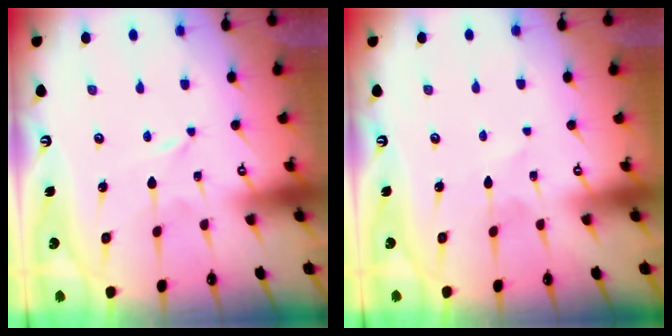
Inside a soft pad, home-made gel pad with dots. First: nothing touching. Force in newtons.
{"total": 1.2, "press": 1.1, "slide": 0.1}